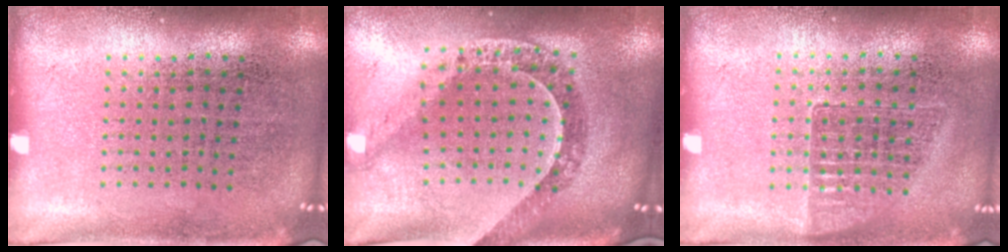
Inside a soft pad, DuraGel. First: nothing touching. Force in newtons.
{"total": 1.2, "press": 1.1, "slide": 0.3}
{"total": 1.0, "press": 0.9, "slide": 0.4}